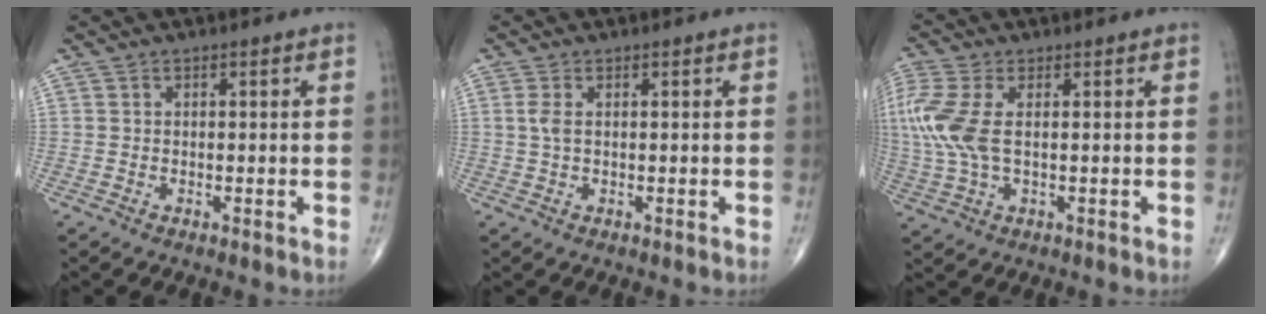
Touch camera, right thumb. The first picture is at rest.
{"total": 1.9, "force": [0.4, 0.9, 1.7], "torque": [-0.044, 0.005, 0.013]}
{"total": 10.2, "force": [1.3, 5.1, 8.7], "torque": [-0.241, 0.009, 0.031]}